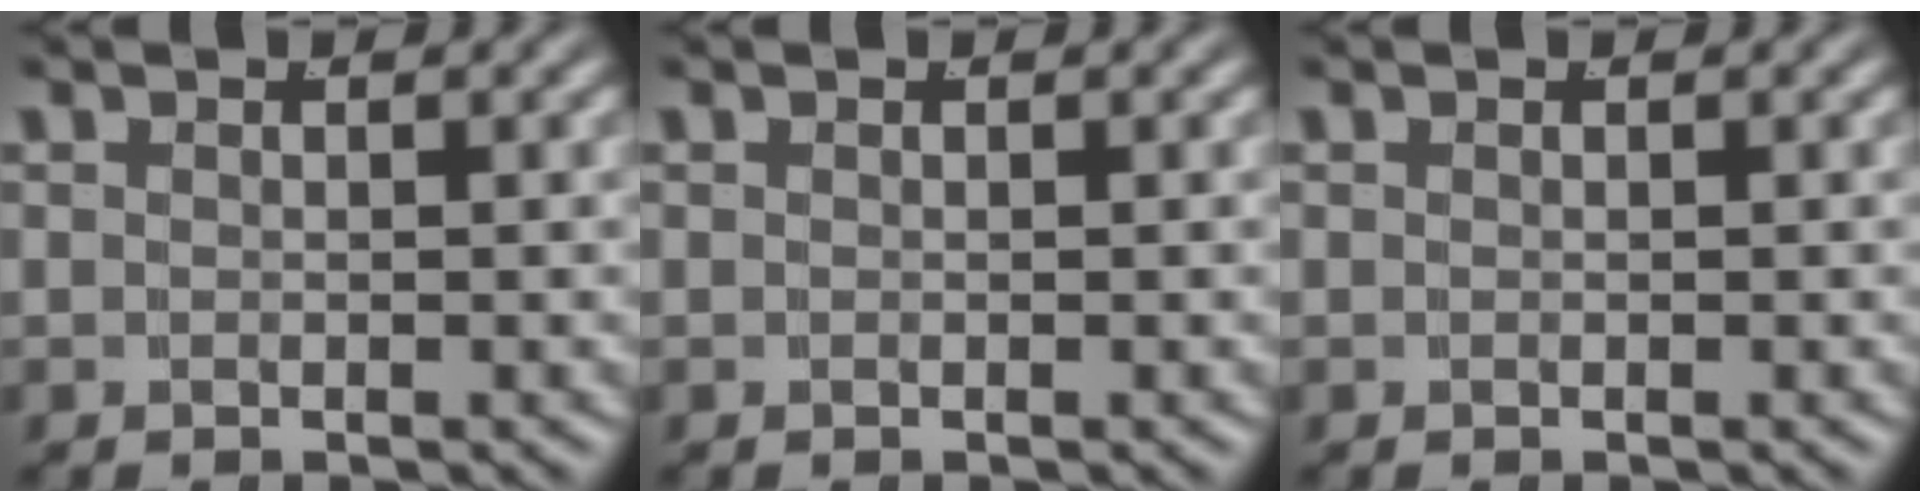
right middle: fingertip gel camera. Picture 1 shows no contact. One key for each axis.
{"total": 0.0}
{"total": 0.0}